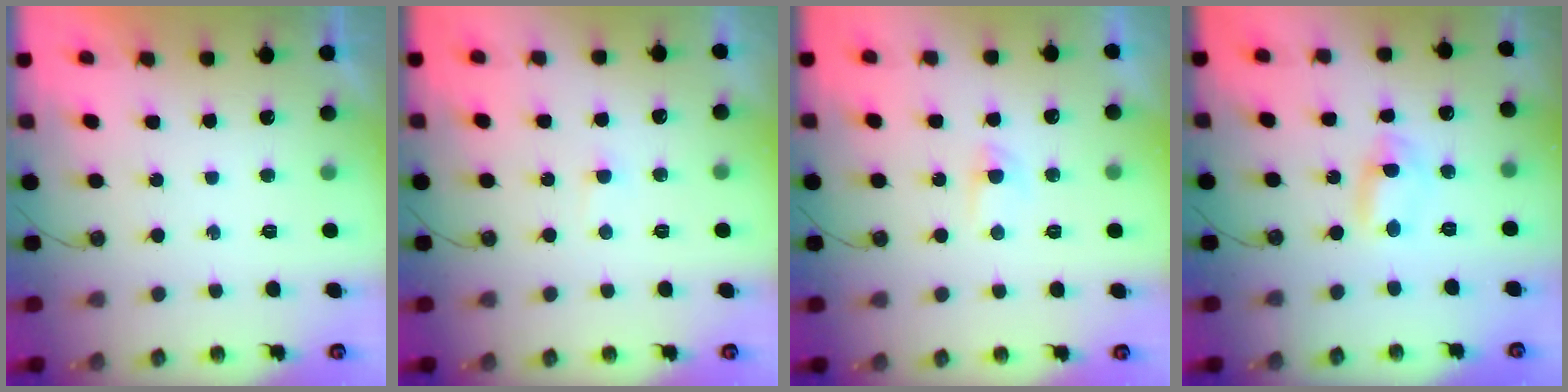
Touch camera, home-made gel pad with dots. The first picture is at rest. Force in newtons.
{"total": 1.4, "press": 1.4, "slide": 0.3}
{"total": 3.8, "press": 3.7, "slide": 0.6}
{"total": 10.5, "press": 2.0, "slide": 10.3}